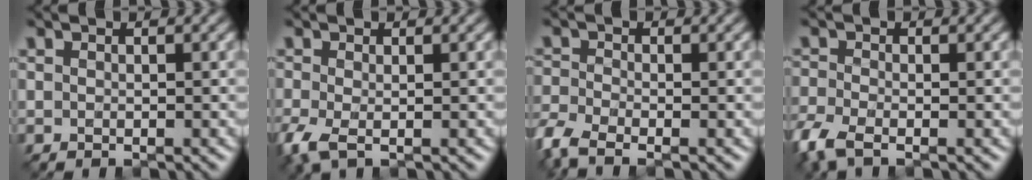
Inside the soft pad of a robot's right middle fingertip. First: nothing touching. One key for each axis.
{"total": 2.7, "fx": -1.1, "fy": 1.0, "fz": 2.2, "tx": -0.061, "ty": -0.010, "tz": -0.027}
{"total": 4.2, "fx": -2.9, "fy": 1.6, "fz": 2.5, "tx": -0.062, "ty": -0.011, "tz": -0.075}
{"total": 3.6, "fx": -2.4, "fy": 1.2, "fz": 2.3, "tx": -0.063, "ty": -0.013, "tz": -0.063}